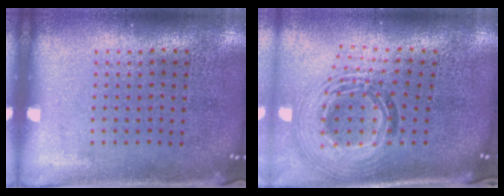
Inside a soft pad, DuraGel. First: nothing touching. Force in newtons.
{"total": 1.8, "press": 1.5, "slide": 1.0}